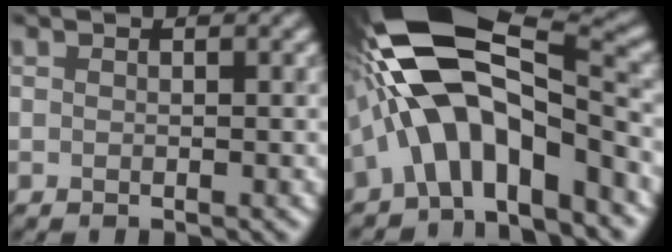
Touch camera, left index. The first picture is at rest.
{"total": 12.9, "force": [-2.8, 5.0, 11.6], "torque": [-0.202, 0.028, -0.062]}